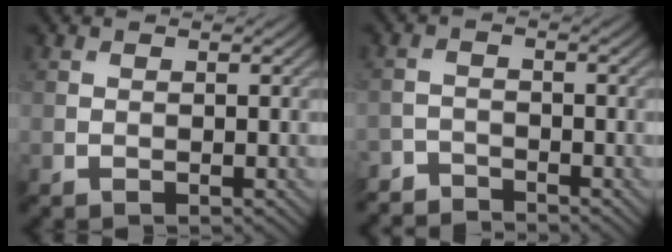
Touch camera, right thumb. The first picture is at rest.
{"total": 3.1, "force": [-3.0, 0.6, 0.1], "torque": [0.003, -0.003, -0.066]}